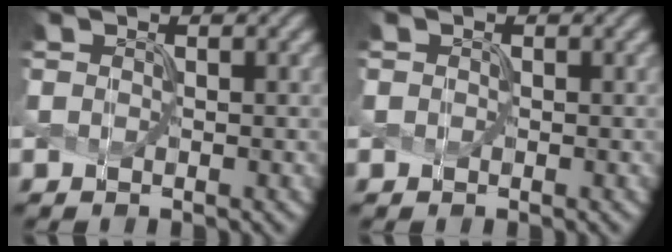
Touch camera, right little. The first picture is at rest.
{"total": 0.0}